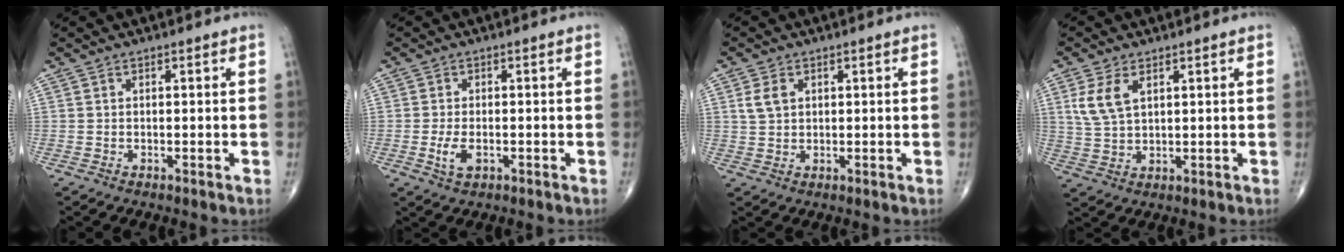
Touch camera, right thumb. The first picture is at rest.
{"total": 3.3, "force": [-0.9, 1.8, 2.7], "torque": [-0.053, -0.001, -0.013]}
{"total": 3.4, "force": [1.2, 2.4, 2.1], "torque": [-0.036, 0.001, 0.028]}
{"total": 6.2, "force": [2.4, 3.3, 4.6], "torque": [-0.099, -0.003, 0.057]}